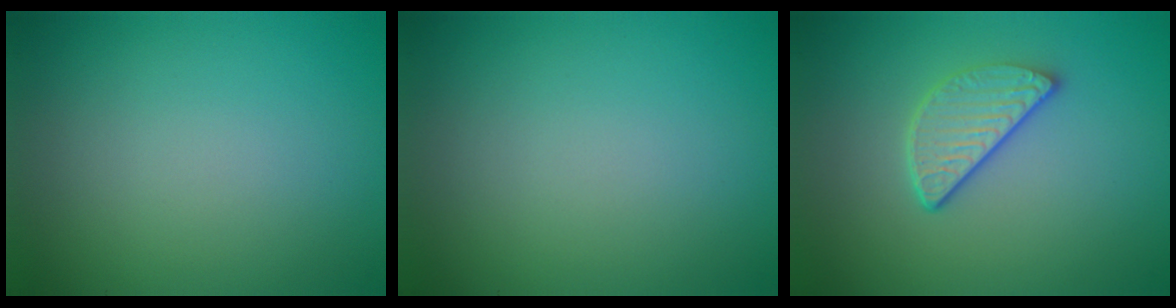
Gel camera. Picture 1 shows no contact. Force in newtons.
{"total": 0.0}
{"total": 3.3, "press": 2.6, "slide": 2.0}